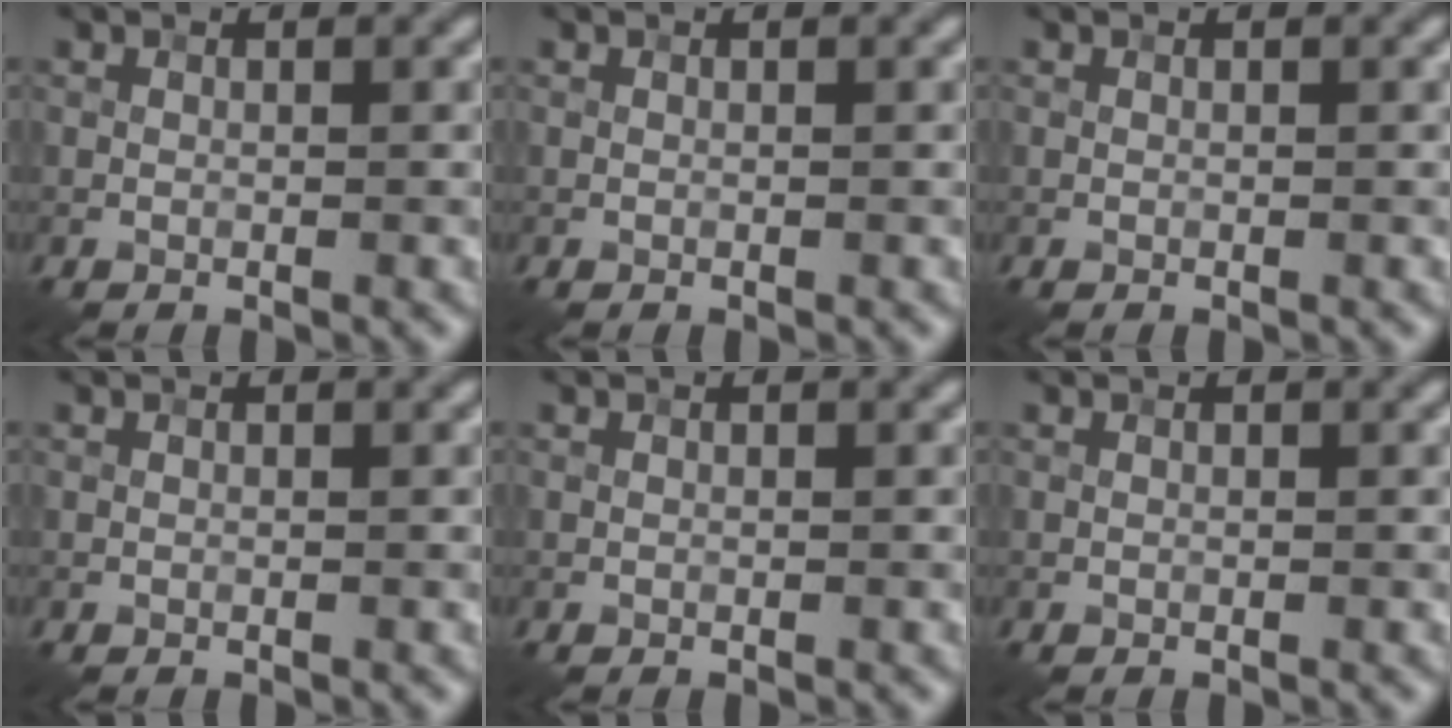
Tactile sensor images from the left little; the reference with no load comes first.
{"total": 0.0}
{"total": 0.0}
{"total": 0.0}
{"total": 0.0}
{"total": 0.0}